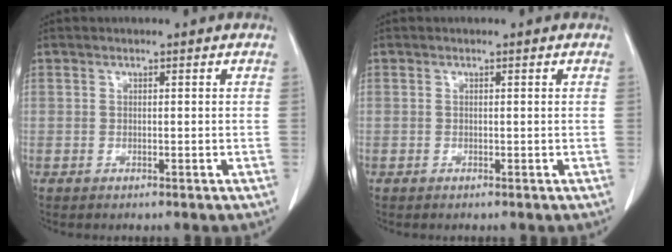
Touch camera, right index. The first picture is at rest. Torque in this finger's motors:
{"motor_torque": [0.05, 0.01, 0.04, 0.03]}